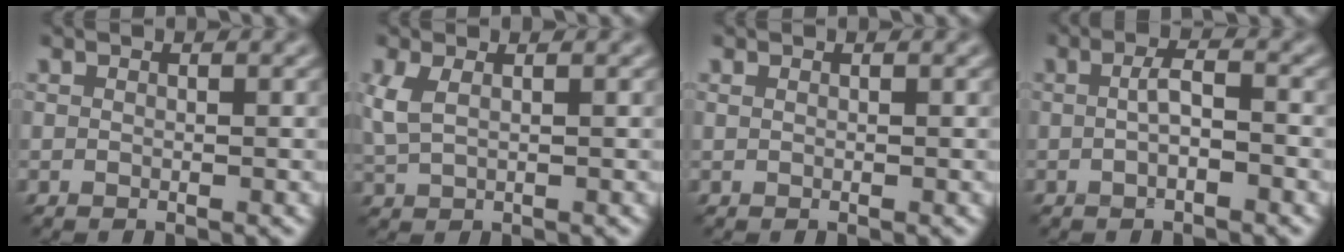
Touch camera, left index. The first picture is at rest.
{"total": 2.3, "force": [0.8, 1.0, 1.9], "torque": [-0.051, 0.004, 0.018]}
{"total": 0.0}
{"total": 2.1, "force": [-0.3, 0.4, 2.0], "torque": [-0.039, 0.002, -0.009]}